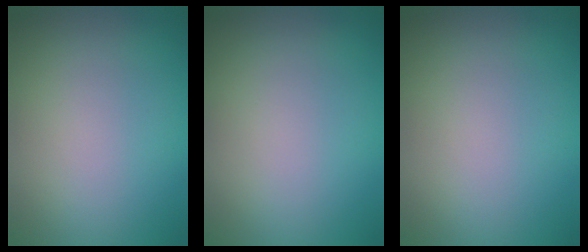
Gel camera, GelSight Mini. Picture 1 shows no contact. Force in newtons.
{"total": 0.0}
{"total": 0.0}